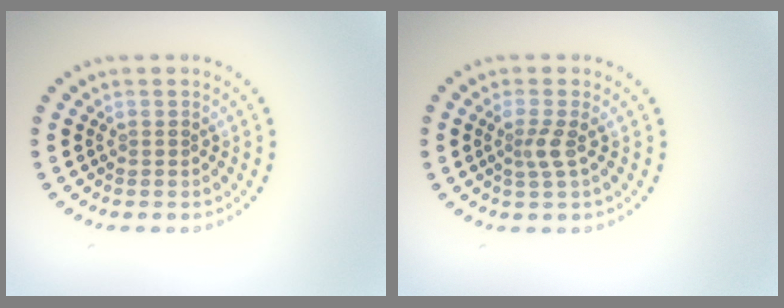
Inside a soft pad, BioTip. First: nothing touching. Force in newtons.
{"total": 1.8, "press": 1.4, "slide": 1.2}